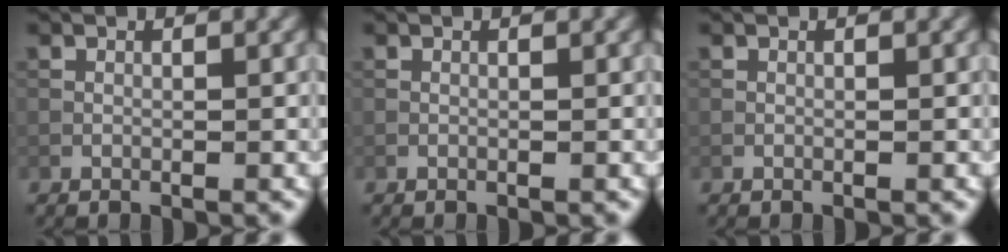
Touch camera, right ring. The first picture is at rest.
{"total": 0.0}
{"total": 0.0}